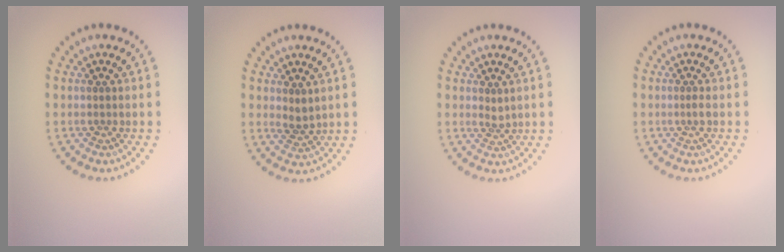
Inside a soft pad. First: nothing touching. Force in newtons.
{"total": 1.5, "press": 1.3, "slide": 0.8}
{"total": 1.0, "press": 0.5, "slide": 0.8}
{"total": 0.7, "press": 0.5, "slide": 0.5}